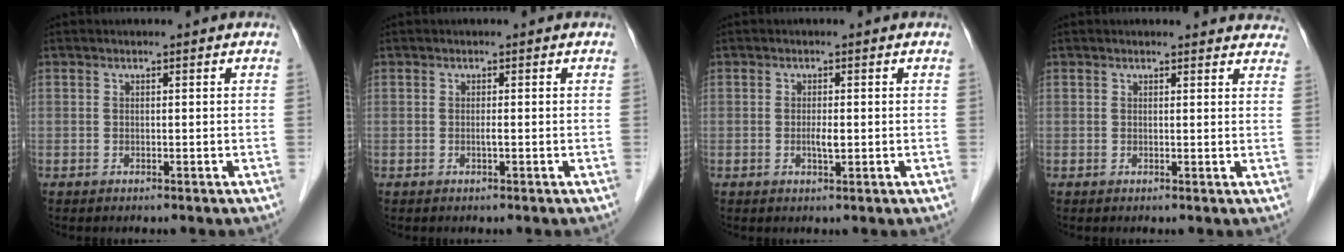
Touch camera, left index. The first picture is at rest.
{"total": 0.5, "force": [-0.1, -0.1, 0.5], "torque": [-0.009, 0.000, -0.003]}
{"total": 1.6, "force": [-0.2, 0.4, 1.6], "torque": [-0.031, -0.001, -0.002]}
{"total": 8.2, "force": [7.9, 1.9, 1.4], "torque": [0.012, -0.001, 0.059]}